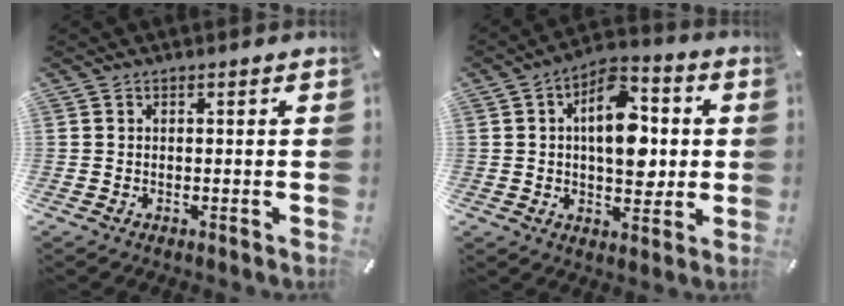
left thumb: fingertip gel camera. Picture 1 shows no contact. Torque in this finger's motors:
{"motor_torque": [2.26, 2.40, 1.12, -0.99, 0.35]}